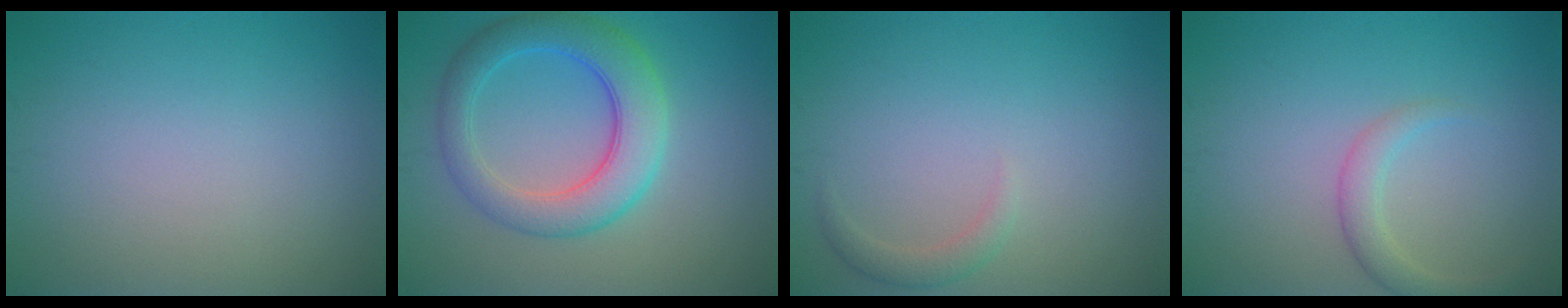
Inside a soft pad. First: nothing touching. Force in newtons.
{"total": 6.1, "press": 6.1, "slide": 0.1}
{"total": 1.3, "press": 1.3, "slide": 0.1}
{"total": 2.0, "press": 2.0, "slide": 0.0}